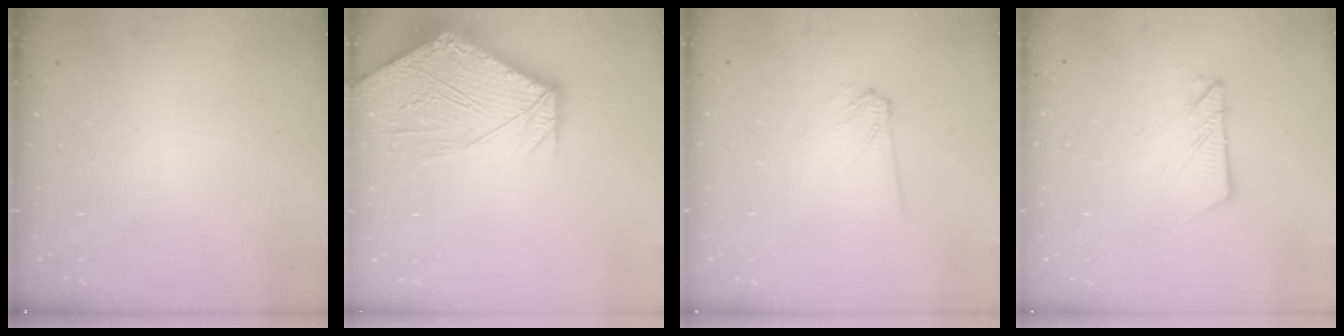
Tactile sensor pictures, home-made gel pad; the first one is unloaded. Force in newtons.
{"total": 17.6, "press": 17.4, "slide": 2.3}
{"total": 4.2, "press": 4.2, "slide": 0.5}
{"total": 7.9, "press": 7.8, "slide": 0.4}